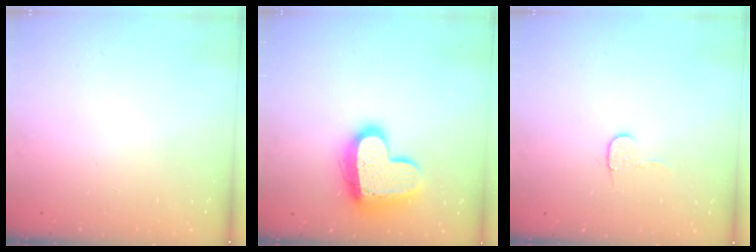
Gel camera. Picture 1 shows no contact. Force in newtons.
{"total": 16.9, "press": 16.8, "slide": 1.4}
{"total": 6.1, "press": 6.0, "slide": 0.5}